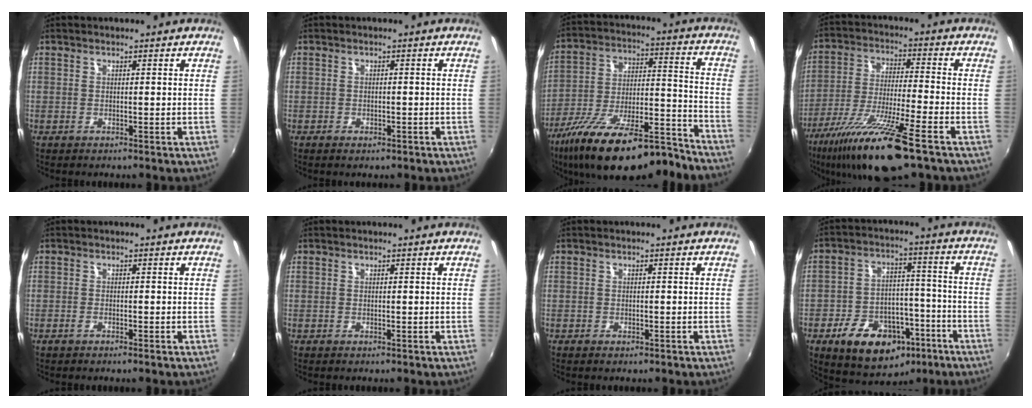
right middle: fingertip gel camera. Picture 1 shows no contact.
{"total": 1.6, "force": [-1.1, 0.9, 0.9], "torque": [-0.017, -0.003, -0.017]}
{"total": 23.3, "force": [-17.9, 5.7, 13.9], "torque": [-0.241, -0.032, -0.281]}
{"total": 17.1, "force": [-11.2, 1.8, 12.7], "torque": [-0.253, -0.034, -0.202]}
{"total": 1.4, "force": [-1.1, 0.1, 0.8], "torque": [-0.019, -0.001, -0.022]}
{"total": 0.0}
{"total": 1.0, "force": [-0.7, 0.5, 0.5], "torque": [-0.010, -0.002, -0.012]}
{"total": 16.9, "force": [-9.2, 10.3, 9.7], "torque": [-0.190, 0.023, -0.122]}